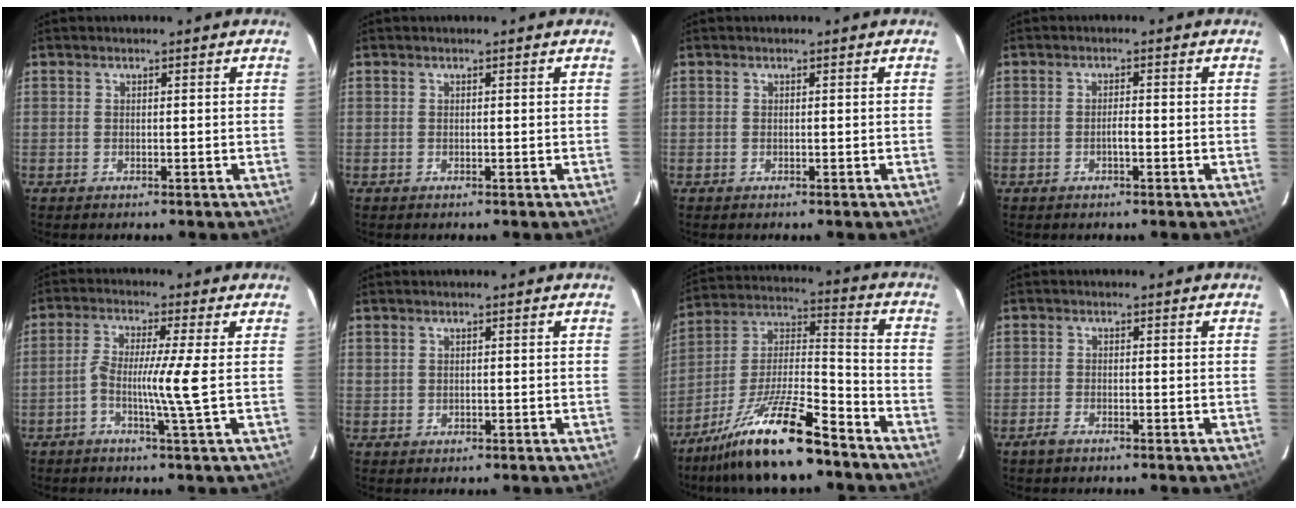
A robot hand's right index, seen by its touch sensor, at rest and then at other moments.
{"total": 0.0}
{"total": 0.0}
{"total": 1.4, "force": [-0.5, 0.2, 1.3], "torque": [-0.022, 0.003, -0.010]}
{"total": 6.2, "force": [-1.2, -1.3, 5.9], "torque": [-0.115, -0.003, -0.025]}
{"total": 0.6, "force": [0.4, 0.4, 0.2], "torque": [0.001, -0.001, 0.007]}
{"total": 17.5, "force": [-12.8, 2.0, 11.8], "torque": [-0.238, -0.015, -0.227]}
{"total": 1.4, "force": [-1.1, 0.3, 0.7], "torque": [-0.024, -0.002, -0.019]}